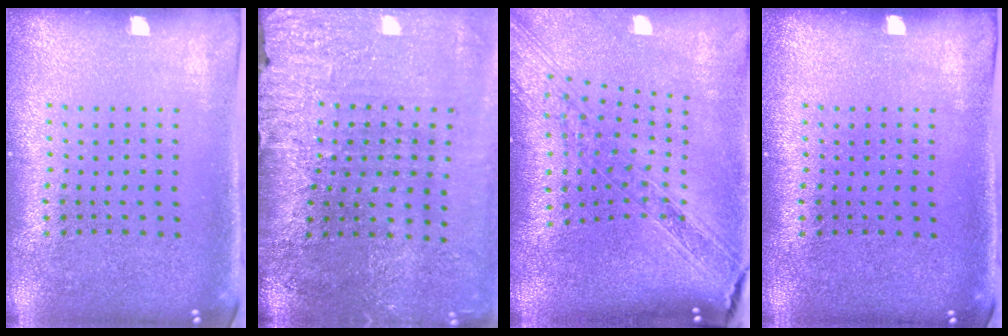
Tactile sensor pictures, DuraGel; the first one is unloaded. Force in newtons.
{"total": 3.7, "press": 3.4, "slide": 1.4}
{"total": 2.2, "press": 1.9, "slide": 1.1}
{"total": 0.0}